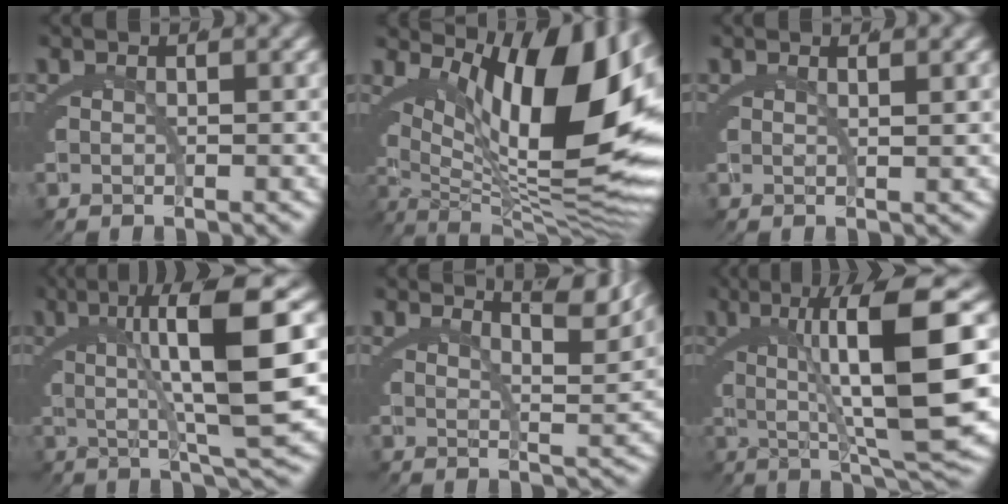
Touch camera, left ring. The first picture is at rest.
{"total": 17.7, "force": [2.6, 8.0, 15.6], "torque": [-0.211, 0.001, 0.049]}
{"total": 1.2, "force": [0.9, -0.6, 0.6], "torque": [-0.005, -0.001, 0.017]}
{"total": 10.6, "force": [2.9, 1.6, 10.1], "torque": [-0.142, 0.017, 0.044]}
{"total": 4.6, "force": [3.7, -0.4, 2.8], "torque": [-0.026, -0.006, 0.061]}
{"total": 13.0, "force": [2.9, 2.3, 12.5], "torque": [-0.166, 0.021, 0.046]}